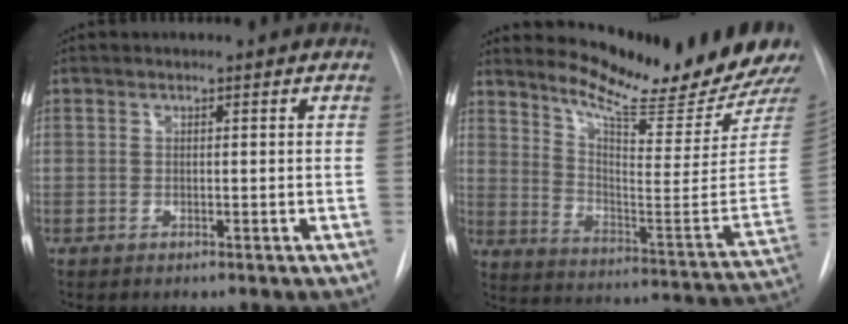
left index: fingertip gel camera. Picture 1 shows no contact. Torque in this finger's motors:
{"motor_torque": [-0.34, -0.88, 0.22, 0.00]}